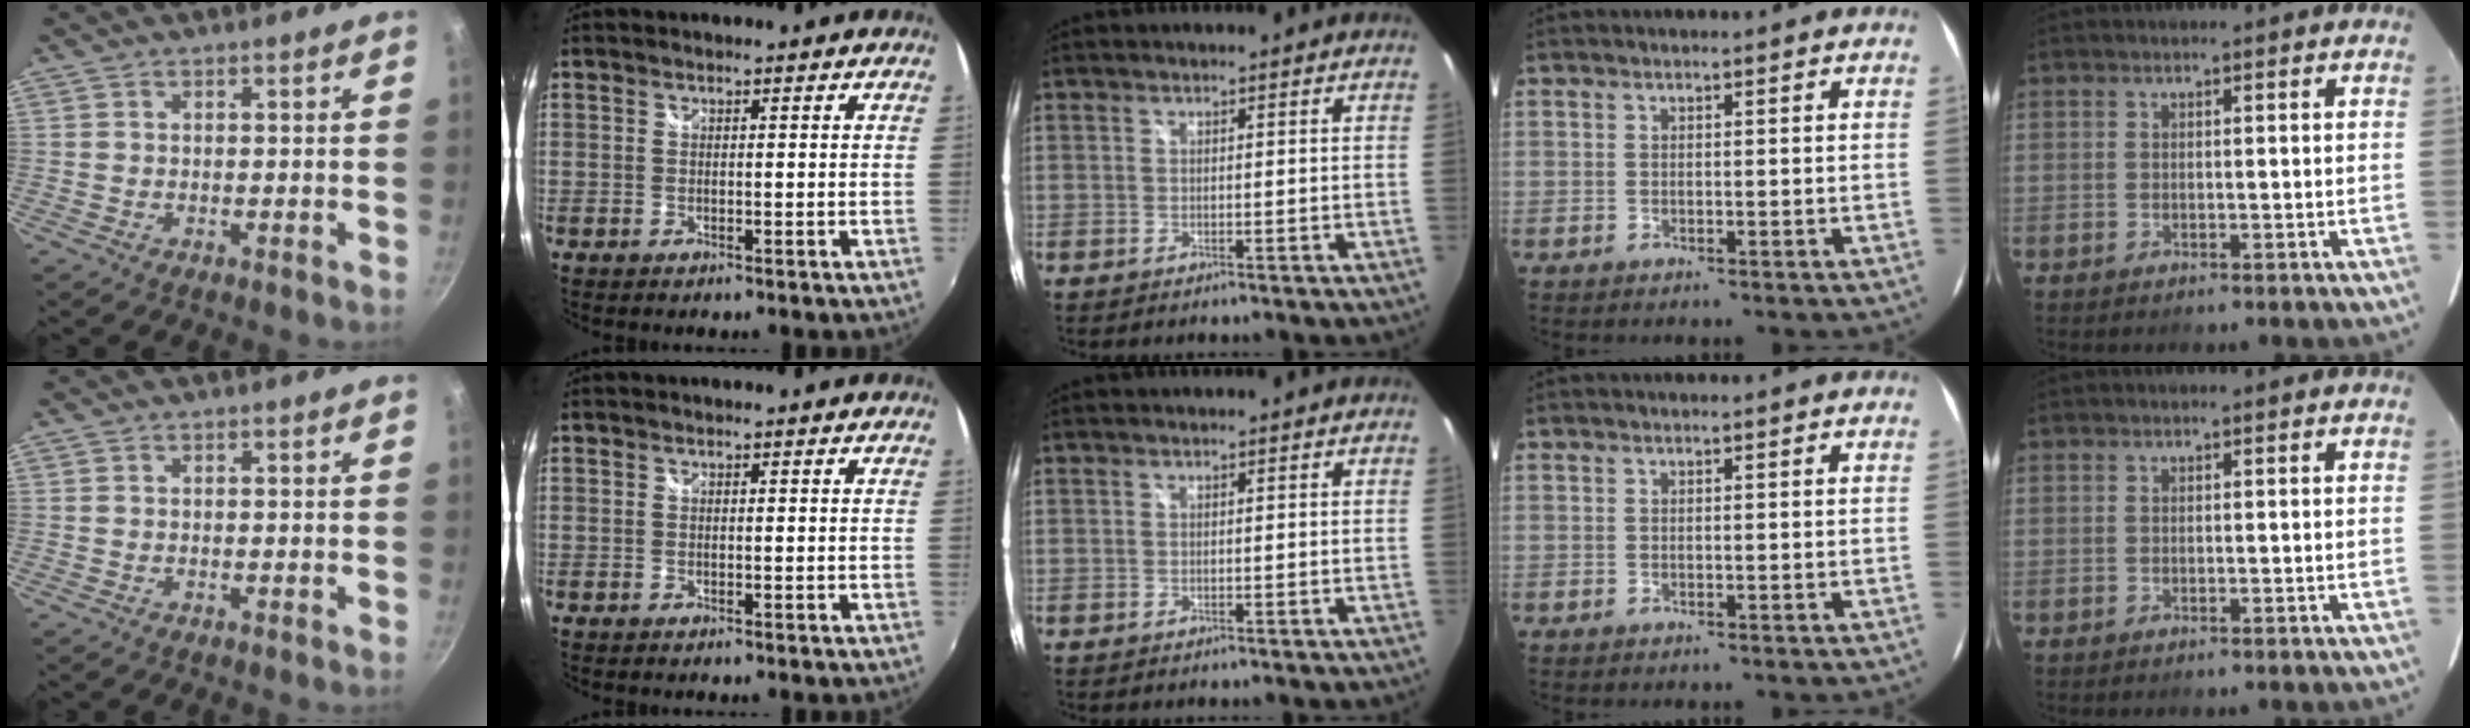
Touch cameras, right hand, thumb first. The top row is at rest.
{}